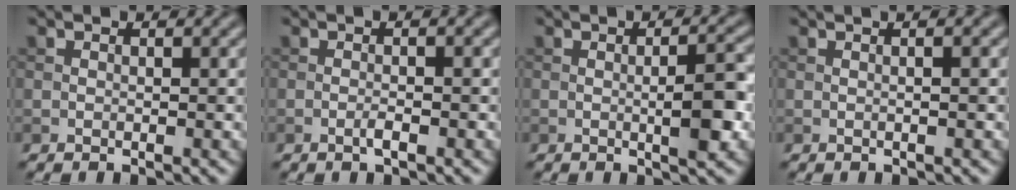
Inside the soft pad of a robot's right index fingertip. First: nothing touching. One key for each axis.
{"total": 1.6, "fx": -0.6, "fy": 0.2, "fz": 1.5, "tx": -0.027, "ty": 0.002, "tz": -0.015}
{"total": 4.1, "fx": -0.4, "fy": 0.8, "fz": 4.0, "tx": -0.064, "ty": 0.002, "tz": -0.006}
{"total": 3.0, "fx": 0.9, "fy": 1.4, "fz": 2.5, "tx": -0.008, "ty": 0.011, "tz": -0.014}